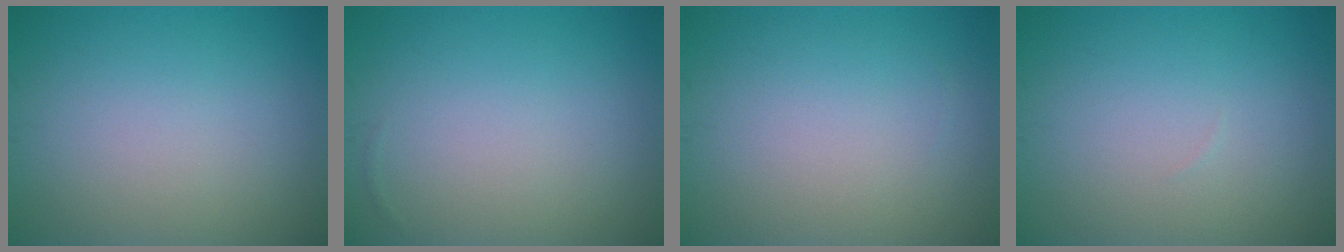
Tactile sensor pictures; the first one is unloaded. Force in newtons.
{"total": 0.0}
{"total": 0.0}
{"total": 0.0}